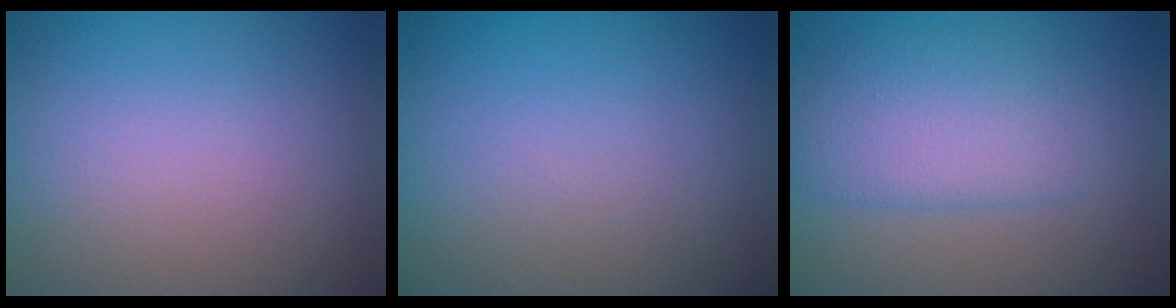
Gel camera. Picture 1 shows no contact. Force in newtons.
{"total": 0.0}
{"total": 3.6, "press": 3.6, "slide": 0.1}